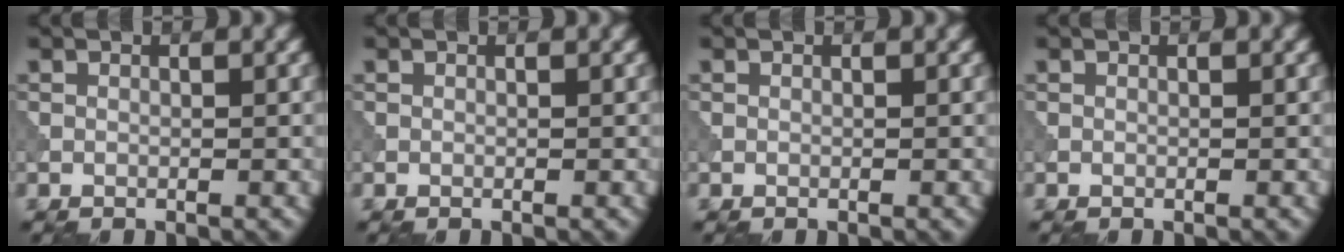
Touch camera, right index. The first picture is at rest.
{"total": 0.0}
{"total": 0.0}
{"total": 0.0}